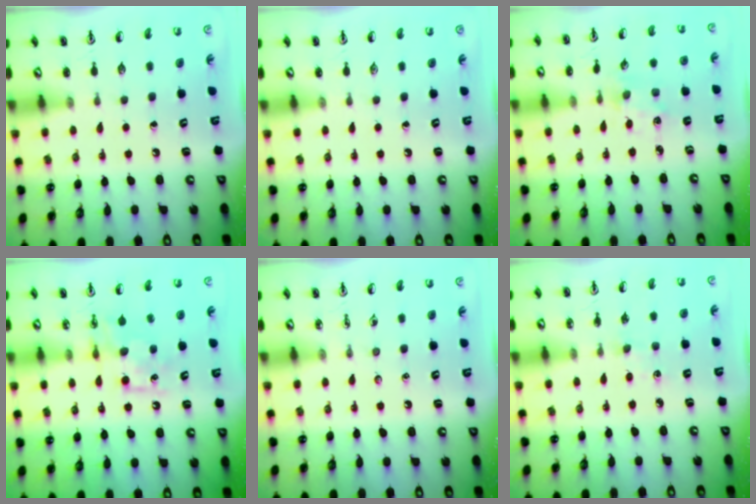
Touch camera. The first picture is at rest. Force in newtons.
{"total": 0.0}
{"total": 1.0, "press": 1.0, "slide": 0.2}
{"total": 7.6, "press": 7.6, "slide": 0.6}
{"total": 0.0}
{"total": 2.0, "press": 2.0, "slide": 0.3}